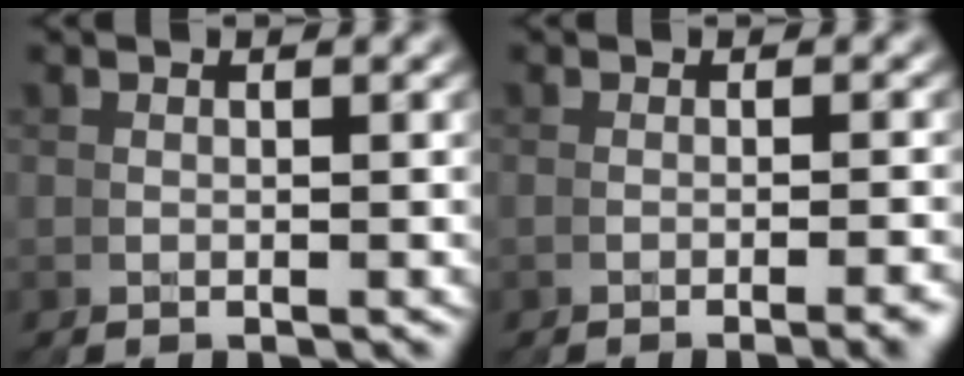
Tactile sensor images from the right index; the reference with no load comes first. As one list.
[{"total": 1.3, "force": [-0.8, -1.0, 0.3], "torque": [0.001, 0.012, -0.017]}]